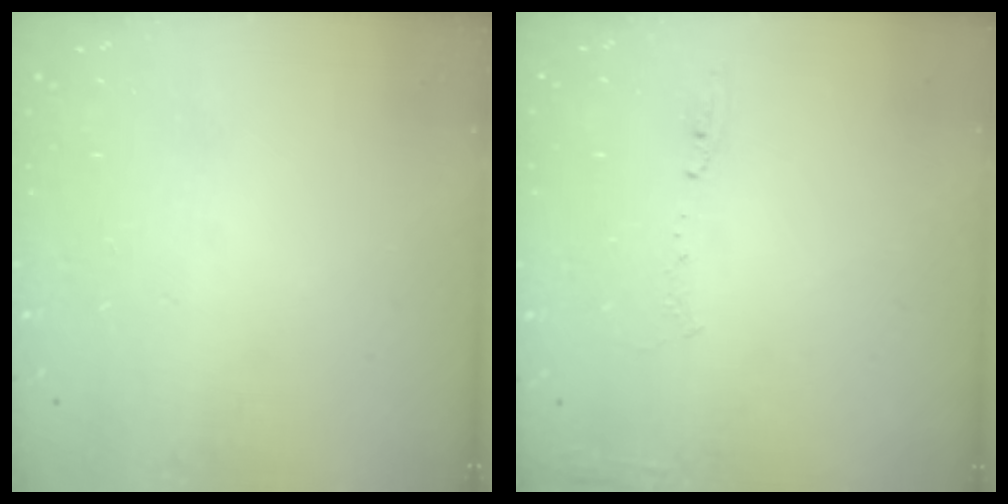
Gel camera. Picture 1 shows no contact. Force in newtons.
{"total": 8.3, "press": 8.3, "slide": 0.9}